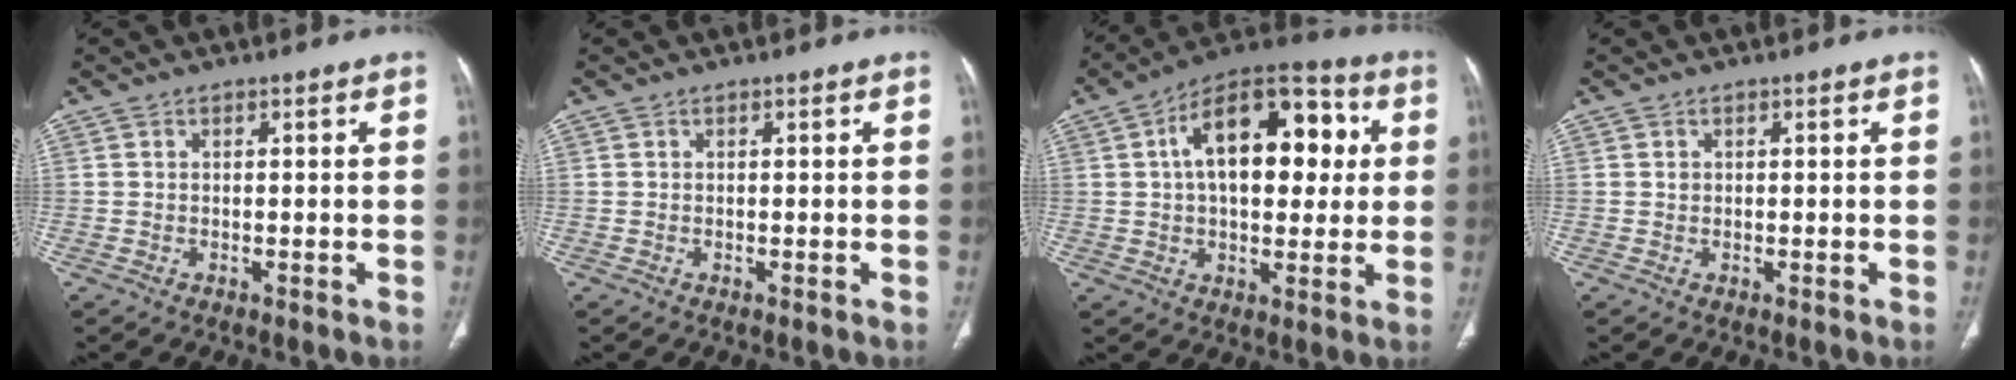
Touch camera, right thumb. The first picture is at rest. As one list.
[{"total": 0.0}, {"total": 20.0, "force": [4.0, 10.9, 16.3], "torque": [-0.215, 0.024, 0.052]}, {"total": 0.5, "force": [0.1, 0.5, 0.2], "torque": [-0.001, 0.002, 0.003]}]